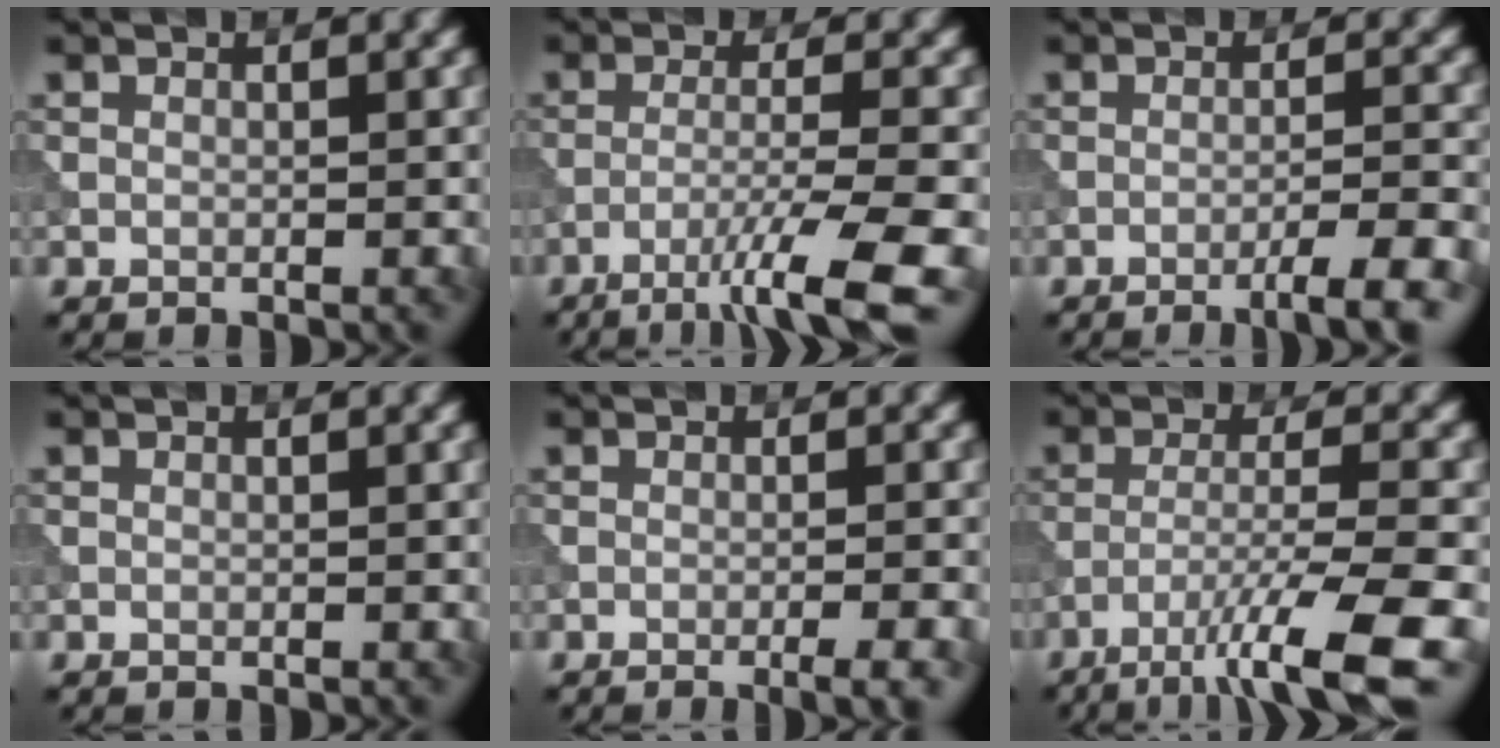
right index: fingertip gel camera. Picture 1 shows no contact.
{"total": 7.0, "force": [-4.7, 0.7, 5.2], "torque": [-0.086, 0.003, -0.076]}
{"total": 4.0, "force": [-2.5, 0.4, 3.0], "torque": [-0.052, 0.004, -0.038]}
{"total": 0.0}
{"total": 4.1, "force": [-2.4, 1.4, 3.0], "torque": [-0.029, 0.007, -0.023]}
{"total": 8.3, "force": [-5.5, 1.1, 6.1], "torque": [-0.101, 0.003, -0.091]}